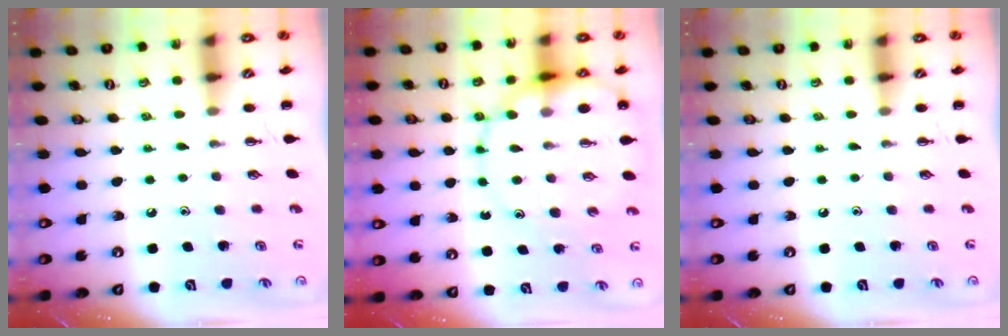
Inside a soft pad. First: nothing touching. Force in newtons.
{"total": 15.0, "press": 14.5, "slide": 3.7}
{"total": 0.0}